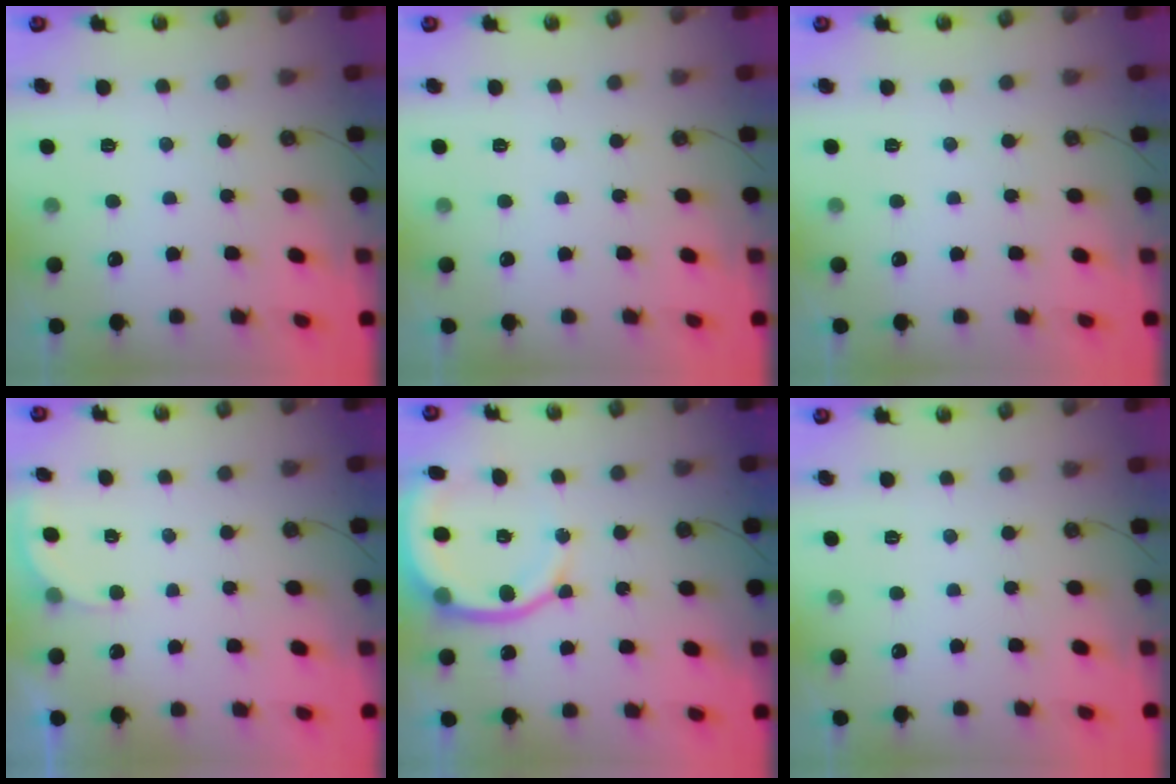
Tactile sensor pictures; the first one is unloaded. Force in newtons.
{"total": 0.0}
{"total": 0.0}
{"total": 2.5, "press": 2.4, "slide": 0.4}
{"total": 11.8, "press": 11.6, "slide": 2.0}
{"total": 0.0}